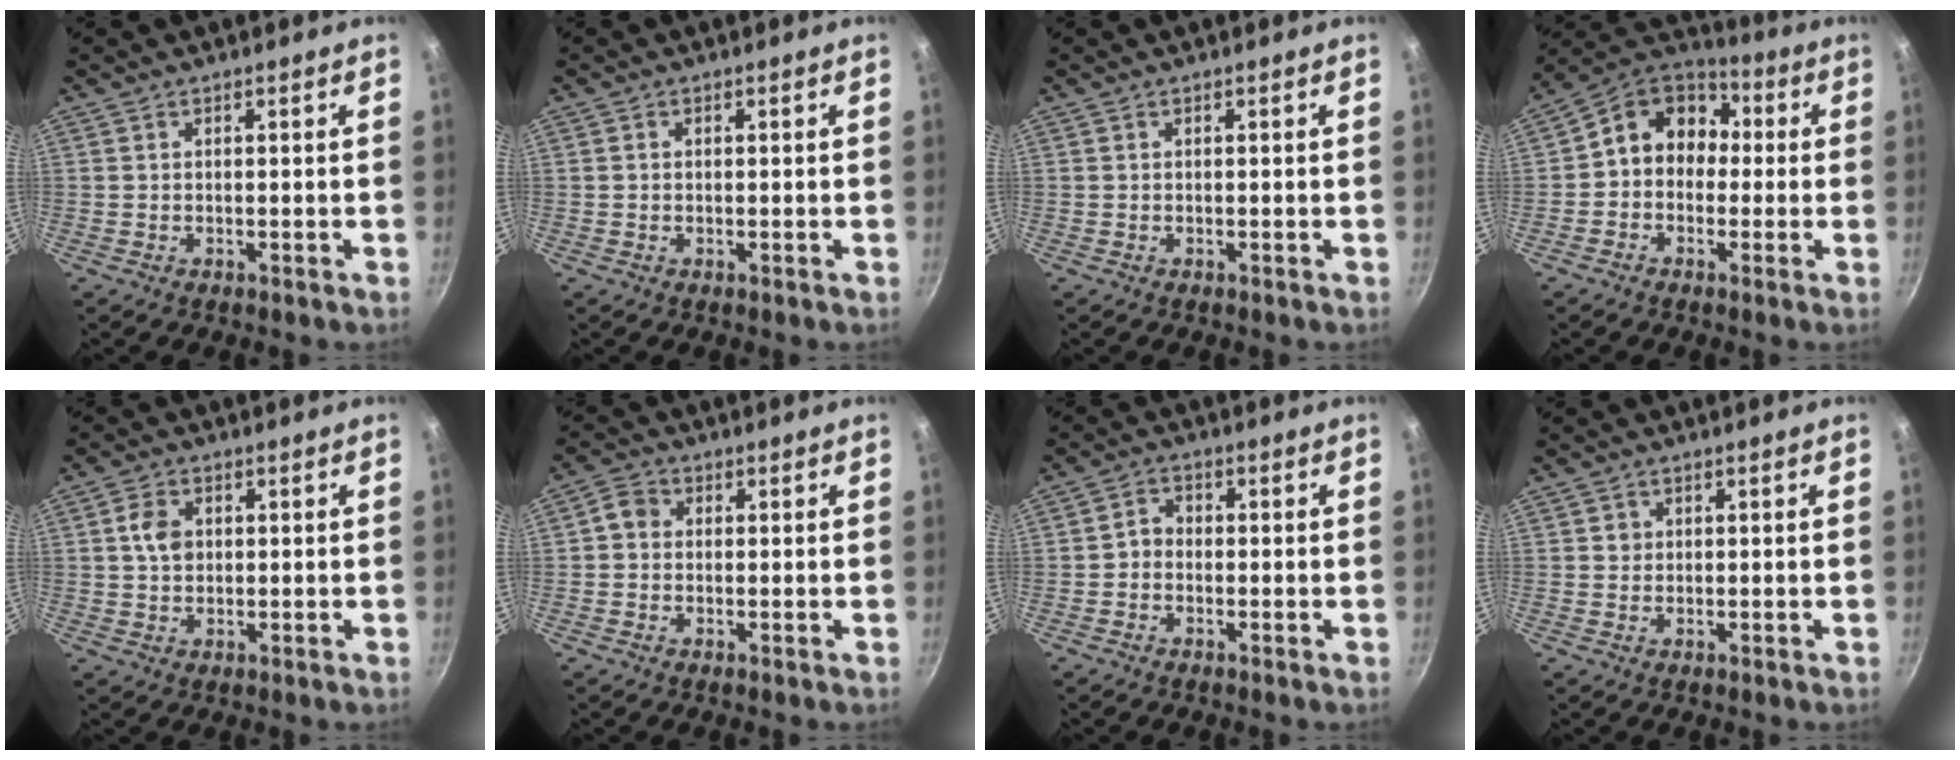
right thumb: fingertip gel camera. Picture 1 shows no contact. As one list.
[{"total": 0.6, "force": [0.0, 0.5, 0.3], "torque": [-0.003, 0.003, -0.001]}, {"total": 0.0}, {"total": 11.3, "force": [0.2, 9.4, 6.2], "torque": [-0.062, 0.040, -0.023]}, {"total": 4.5, "force": [0.7, 3.3, 2.9], "torque": [-0.041, 0.003, 0.009]}, {"total": 3.7, "force": [0.2, 3.2, 1.7], "torque": [-0.022, 0.007, -0.011]}, {"total": 2.9, "force": [-0.8, 2.5, 1.4], "torque": [-0.011, 0.017, -0.022]}, {"total": 1.4, "force": [0.3, 1.4, 0.3], "torque": [0.002, 0.002, 0.002]}]